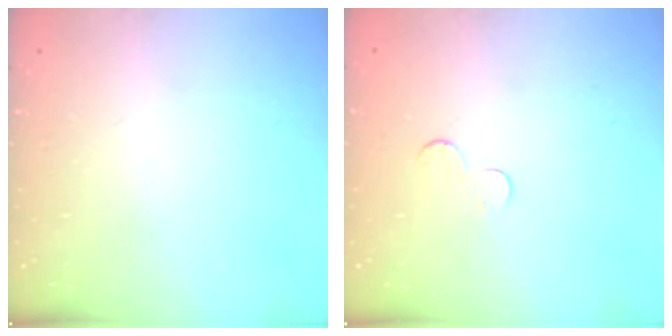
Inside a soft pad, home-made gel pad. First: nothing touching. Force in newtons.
{"total": 4.4, "press": 4.4, "slide": 0.4}